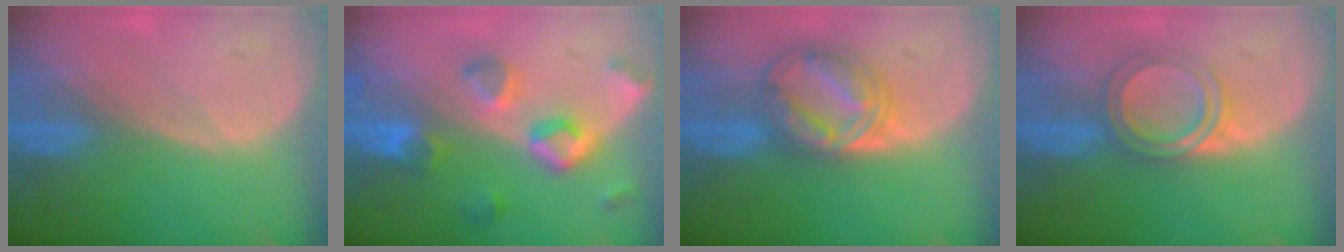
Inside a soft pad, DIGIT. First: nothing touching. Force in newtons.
{"total": 7.7, "press": 7.0, "slide": 3.3}
{"total": 7.3, "press": 7.3, "slide": 0.5}
{"total": 4.6, "press": 4.6, "slide": 0.7}